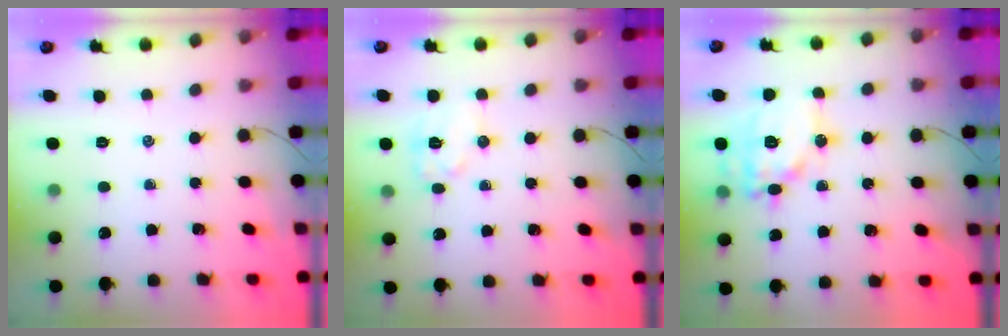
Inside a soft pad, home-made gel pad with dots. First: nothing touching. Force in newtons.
{"total": 7.2, "press": 7.2, "slide": 0.3}
{"total": 15.4, "press": 15.3, "slide": 1.7}